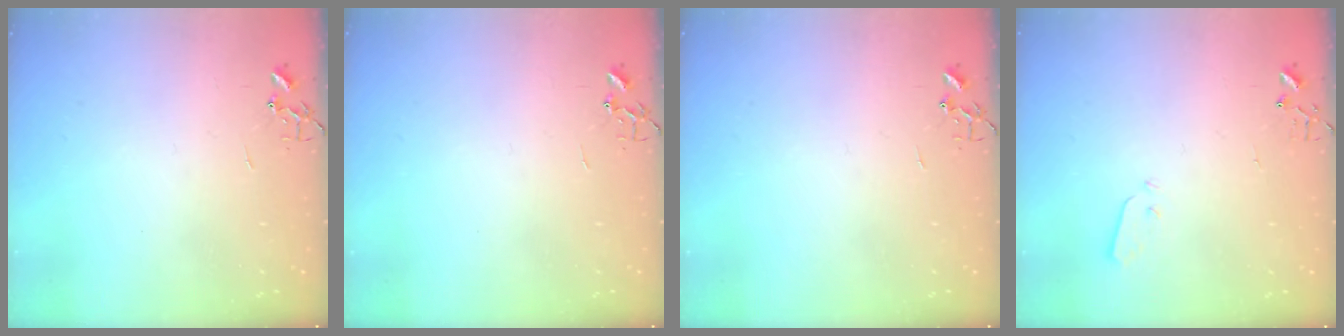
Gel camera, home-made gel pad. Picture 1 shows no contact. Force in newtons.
{"total": 0.0}
{"total": 0.0}
{"total": 3.0, "press": 2.9, "slide": 0.3}